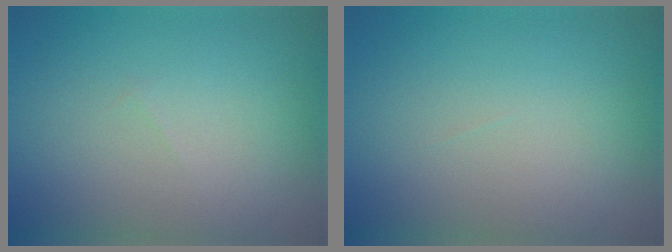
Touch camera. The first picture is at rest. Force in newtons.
{"total": 0.0}